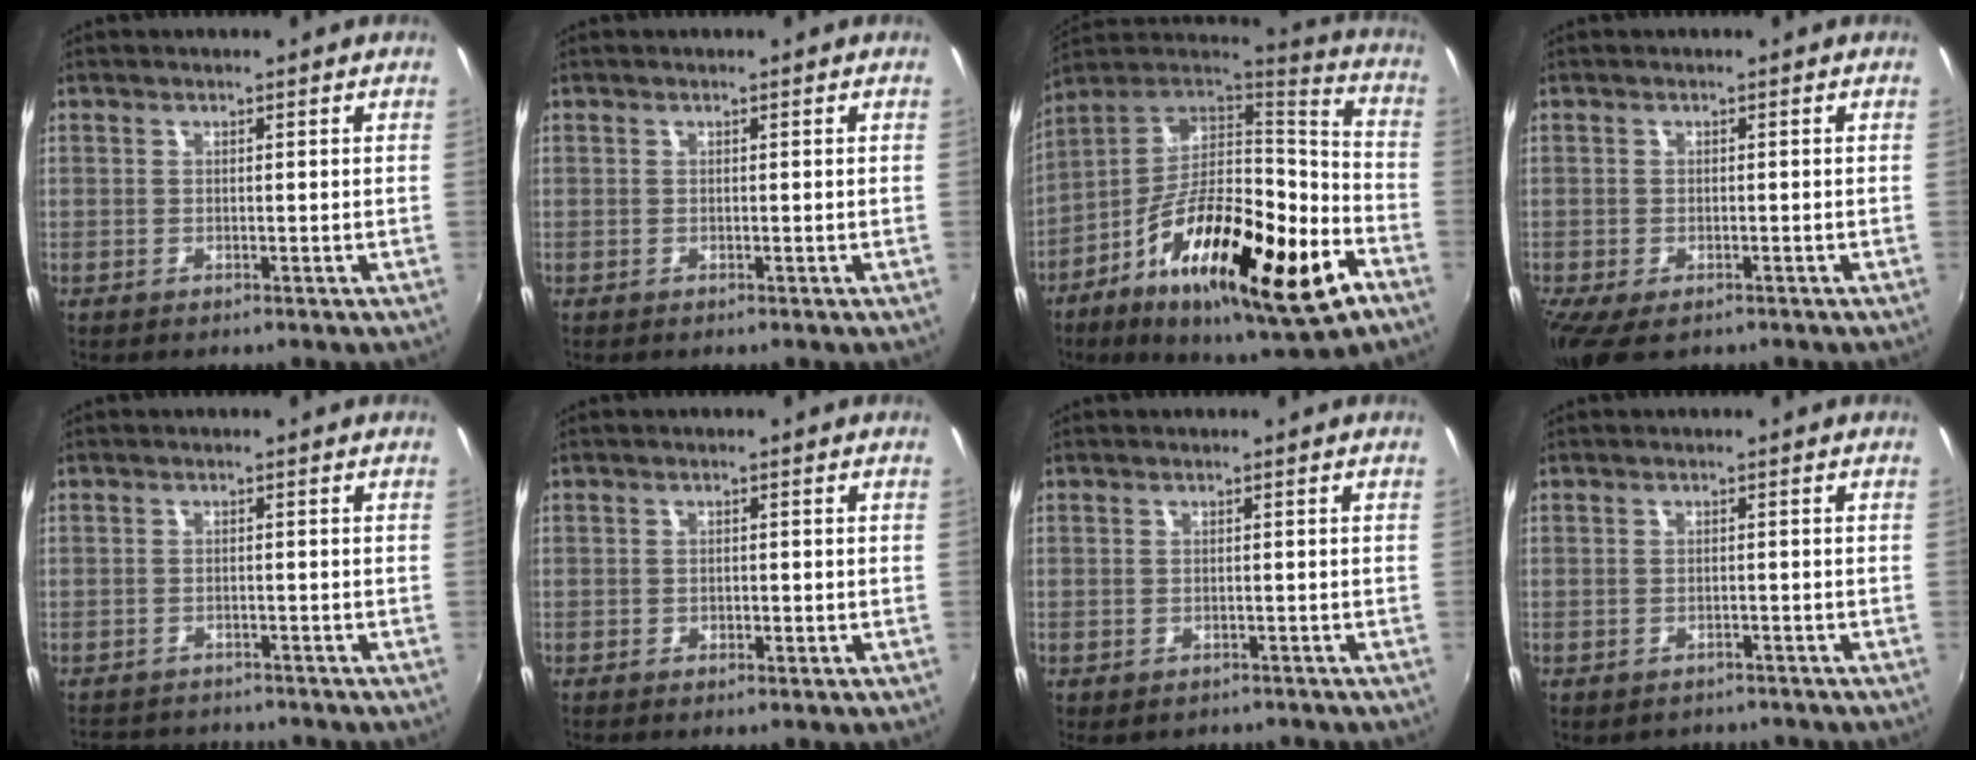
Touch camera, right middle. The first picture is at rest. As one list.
[{"total": 0.0}, {"total": 28.5, "force": [-12.3, 8.7, 24.2], "torque": [-0.406, -0.035, -0.208]}, {"total": 6.6, "force": [-4.3, 2.9, 4.1], "torque": [-0.092, -0.032, -0.069]}, {"total": 5.5, "force": [-5.0, 2.0, 0.8], "torque": [-0.029, -0.001, -0.080]}, {"total": 1.2, "force": [-0.6, 0.9, 0.6], "torque": [-0.010, -0.004, -0.012]}, {"total": 2.2, "force": [-1.4, 1.5, 1.0], "torque": [-0.022, -0.013, -0.016]}, {"total": 3.1, "force": [-2.4, 1.7, 0.8], "torque": [-0.022, -0.012, -0.032]}]